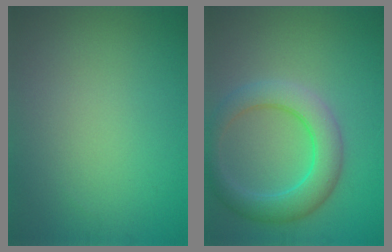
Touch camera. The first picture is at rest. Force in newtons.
{"total": 5.2, "press": 5.2, "slide": 0.3}